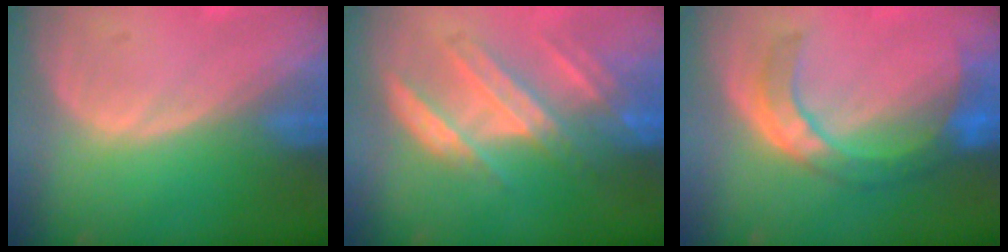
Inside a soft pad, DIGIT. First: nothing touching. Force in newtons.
{"total": 7.4, "press": 7.3, "slide": 1.1}
{"total": 7.4, "press": 7.2, "slide": 1.8}